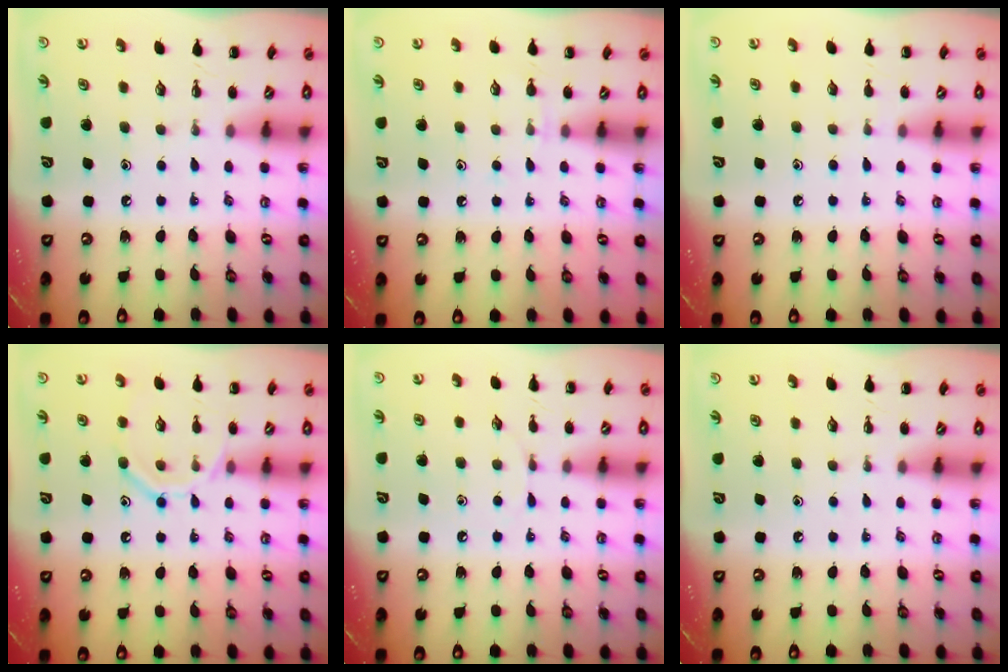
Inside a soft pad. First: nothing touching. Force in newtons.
{"total": 4.9, "press": 4.6, "slide": 1.7}
{"total": 3.8, "press": 3.6, "slide": 1.3}
{"total": 11.3, "press": 11.3, "slide": 1.1}
{"total": 3.8, "press": 3.6, "slide": 1.4}
{"total": 0.0}